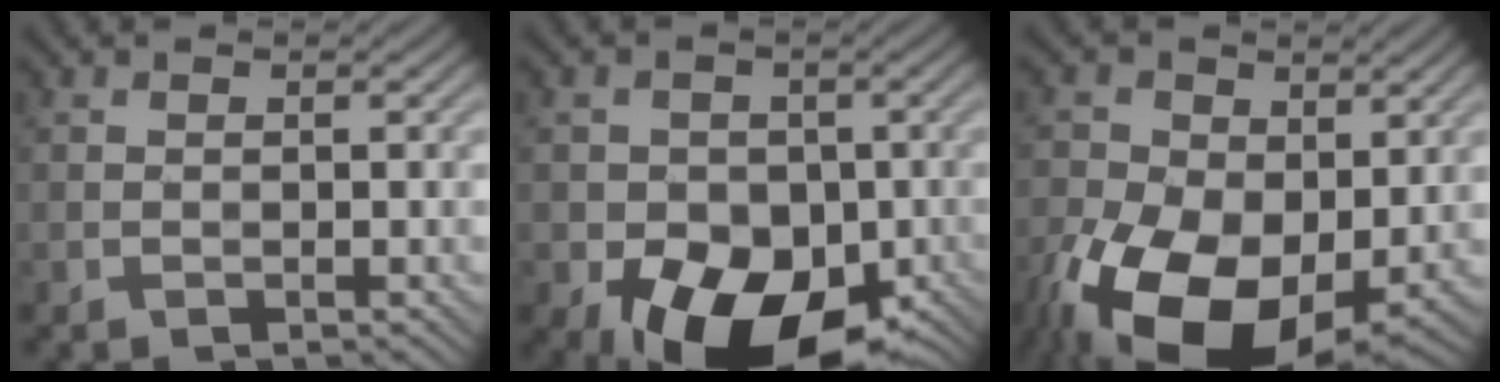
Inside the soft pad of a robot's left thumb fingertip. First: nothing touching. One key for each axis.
{"total": 13.2, "fx": -5.7, "fy": 9.1, "fz": 7.6, "tx": -0.107, "ty": -0.029, "tz": -0.093}
{"total": 15.6, "fx": -4.5, "fy": 9.5, "fz": 11.5, "tx": -0.244, "ty": -0.028, "tz": -0.074}